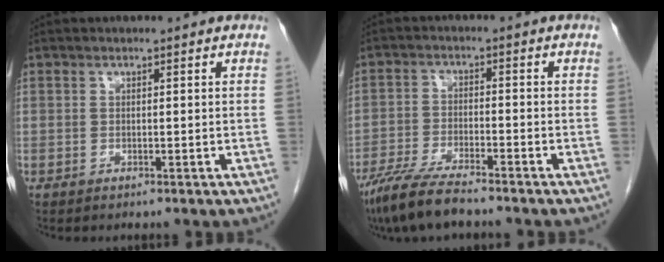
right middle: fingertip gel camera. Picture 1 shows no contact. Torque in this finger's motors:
{"motor_torque": [1.27, -0.87, 0.15, 0.11]}